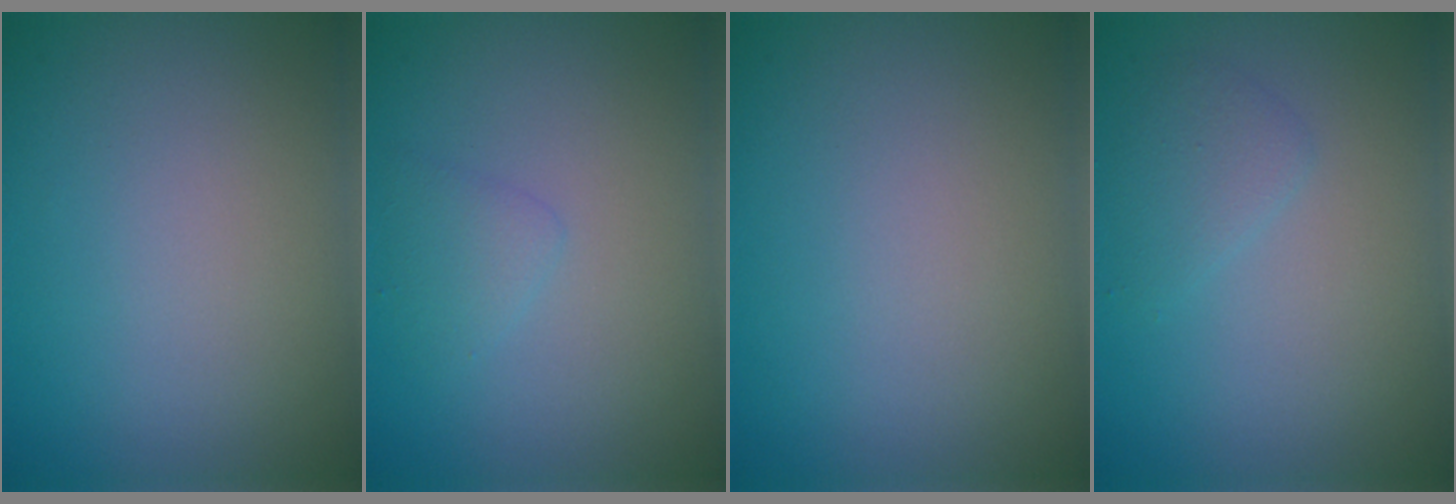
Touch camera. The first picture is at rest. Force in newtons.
{"total": 1.4, "press": 1.4, "slide": 0.0}
{"total": 0.0}
{"total": 1.6, "press": 1.6, "slide": 0.0}